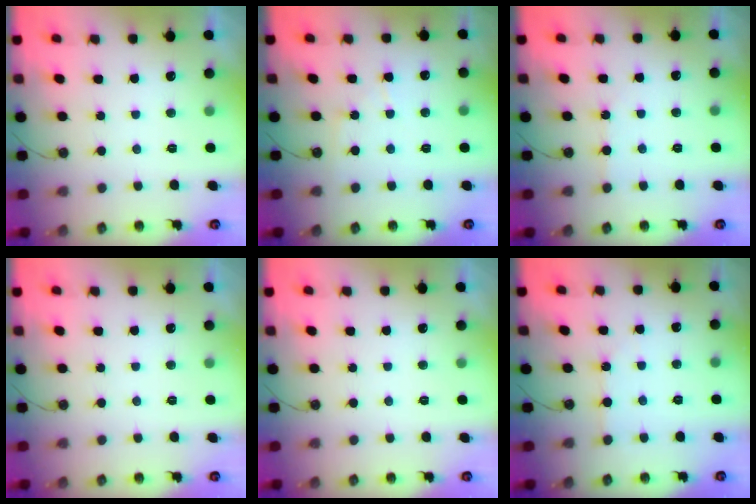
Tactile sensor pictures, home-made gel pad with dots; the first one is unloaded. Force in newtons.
{"total": 6.3, "press": 6.3, "slide": 0.8}
{"total": 2.4, "press": 2.4, "slide": 0.2}
{"total": 0.0}
{"total": 0.0}
{"total": 2.0, "press": 1.9, "slide": 0.3}